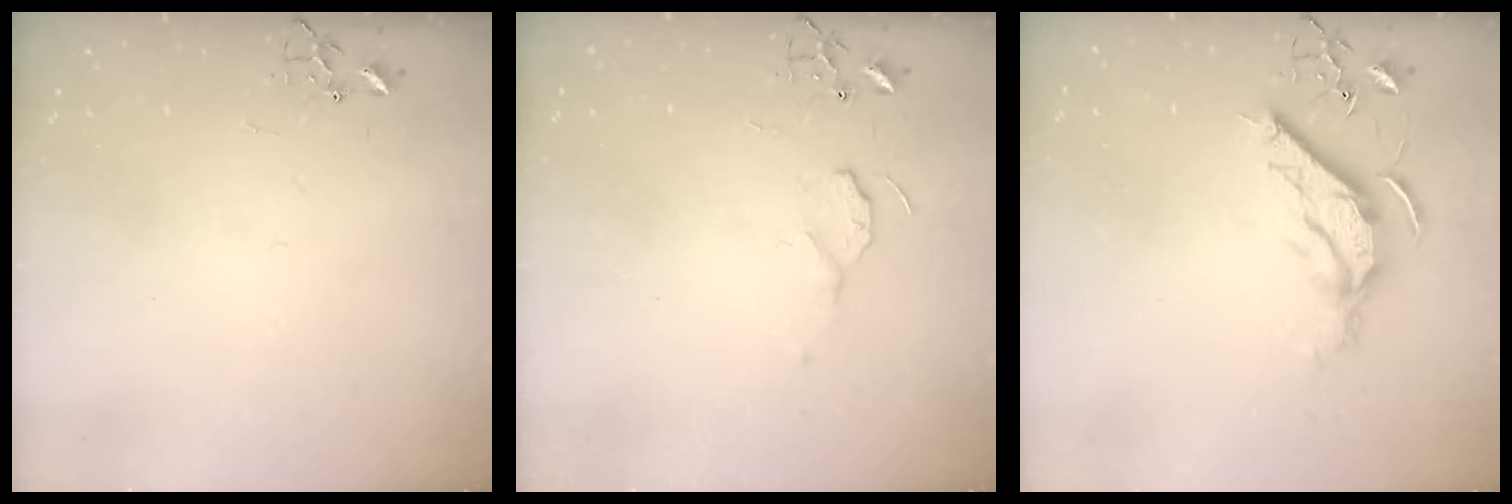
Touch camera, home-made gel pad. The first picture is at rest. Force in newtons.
{"total": 7.0, "press": 6.9, "slide": 0.8}
{"total": 11.7, "press": 11.6, "slide": 1.3}